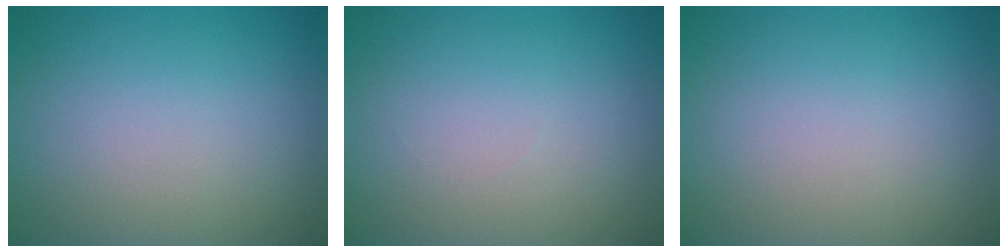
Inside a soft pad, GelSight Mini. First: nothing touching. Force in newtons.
{"total": 0.0}
{"total": 0.0}